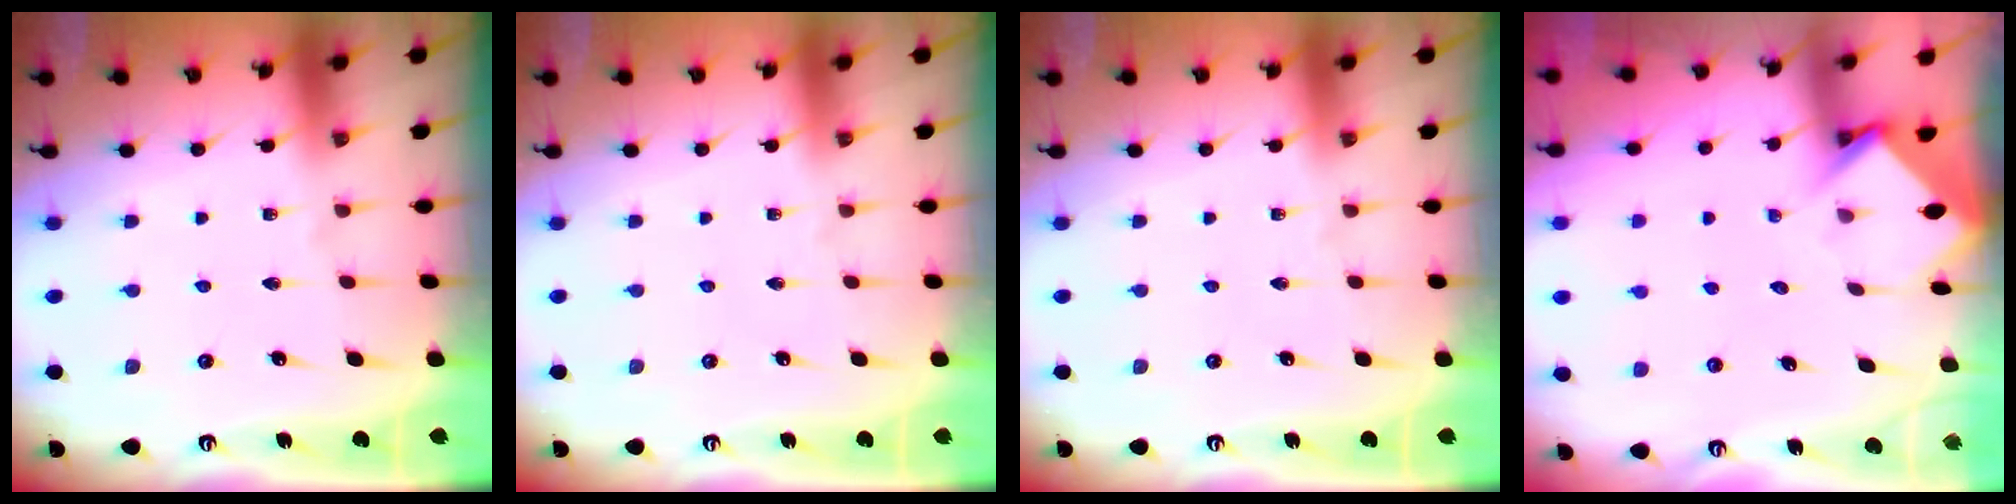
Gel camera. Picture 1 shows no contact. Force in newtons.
{"total": 0.0}
{"total": 0.0}
{"total": 3.6, "press": 3.6, "slide": 0.3}